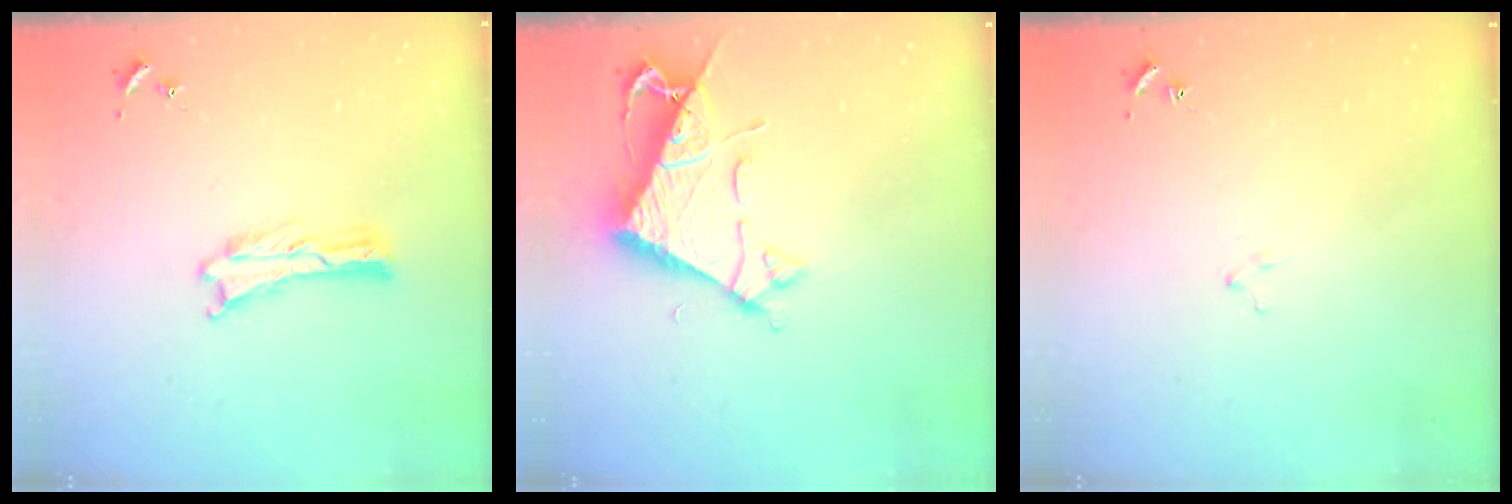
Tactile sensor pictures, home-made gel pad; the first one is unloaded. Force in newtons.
{"total": 6.8, "press": 6.7, "slide": 0.6}
{"total": 1.5, "press": 1.5, "slide": 0.2}